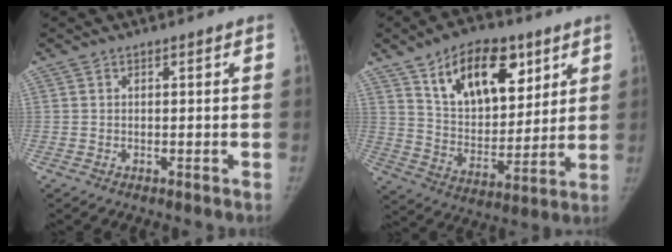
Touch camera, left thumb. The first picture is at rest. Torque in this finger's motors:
{"motor_torque": [0.35, 0.38, 1.69, -1.08, 0.03]}